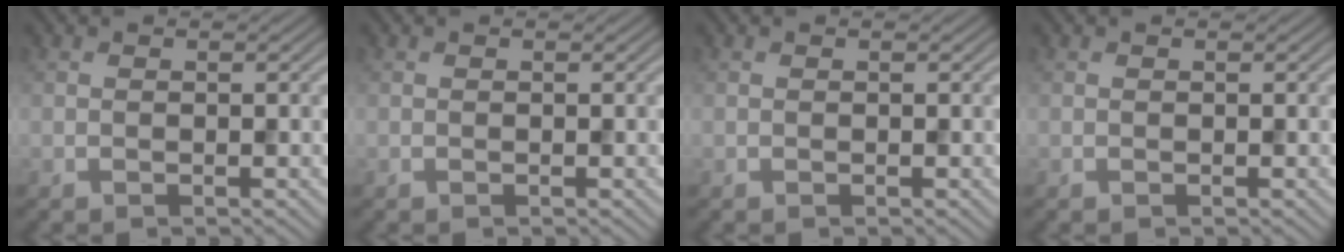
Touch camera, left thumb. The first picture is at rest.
{"total": 0.0}
{"total": 0.0}
{"total": 0.0}